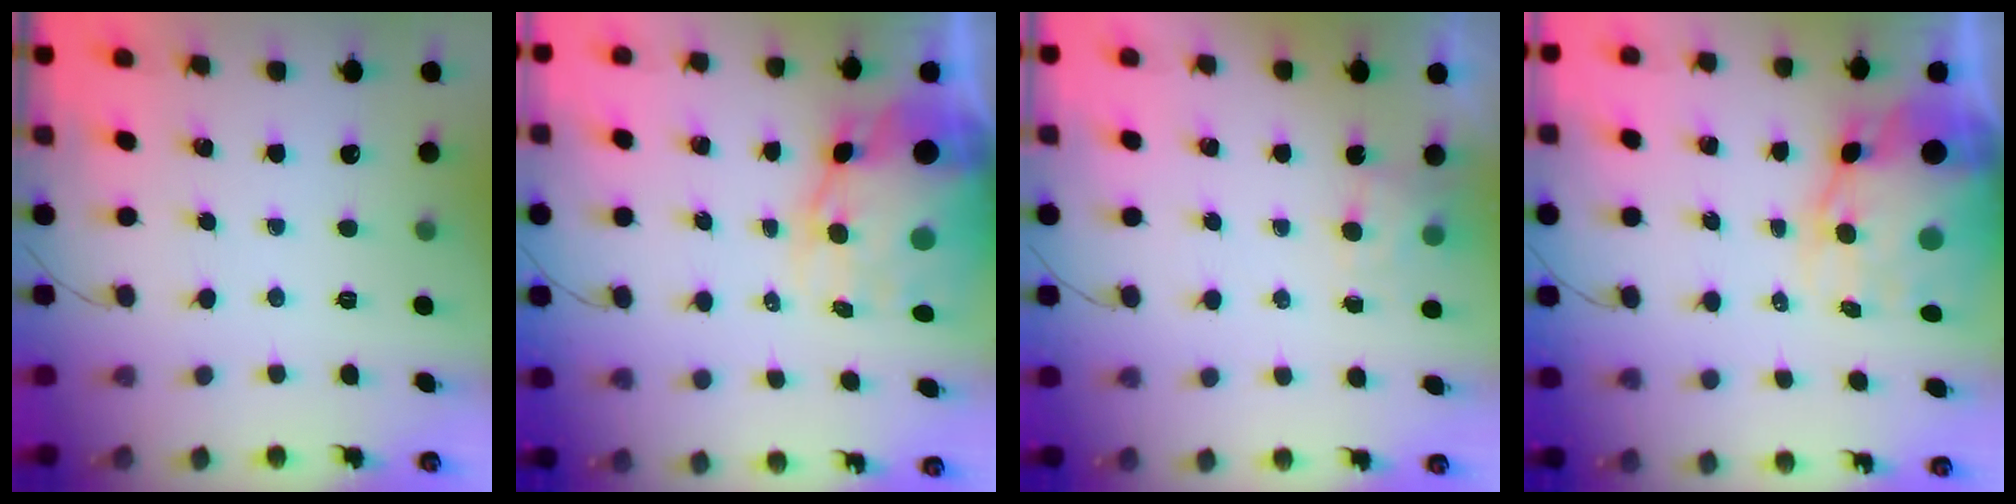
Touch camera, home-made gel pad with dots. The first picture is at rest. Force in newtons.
{"total": 14.4, "press": 13.8, "slide": 4.1}
{"total": 4.4, "press": 4.2, "slide": 1.2}
{"total": 14.4, "press": 13.8, "slide": 4.1}